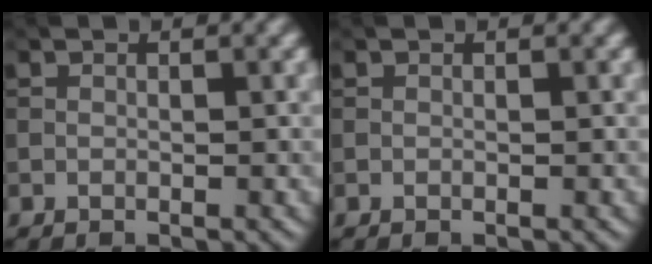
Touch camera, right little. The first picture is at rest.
{"total": 0.0}